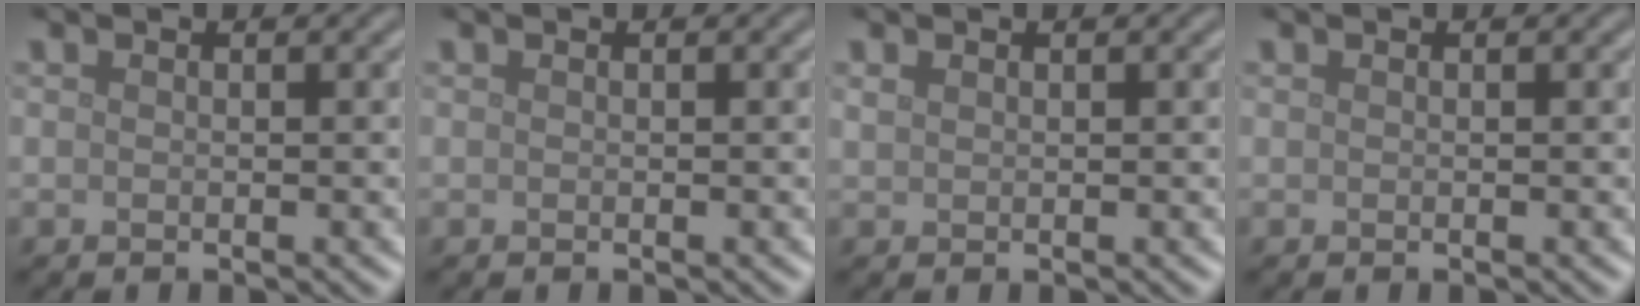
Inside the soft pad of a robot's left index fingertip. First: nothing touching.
{"total": 0.0}
{"total": 0.7, "force": [0.4, 0.4, 0.3], "torque": [-0.007, 0.001, 0.011]}
{"total": 0.0}